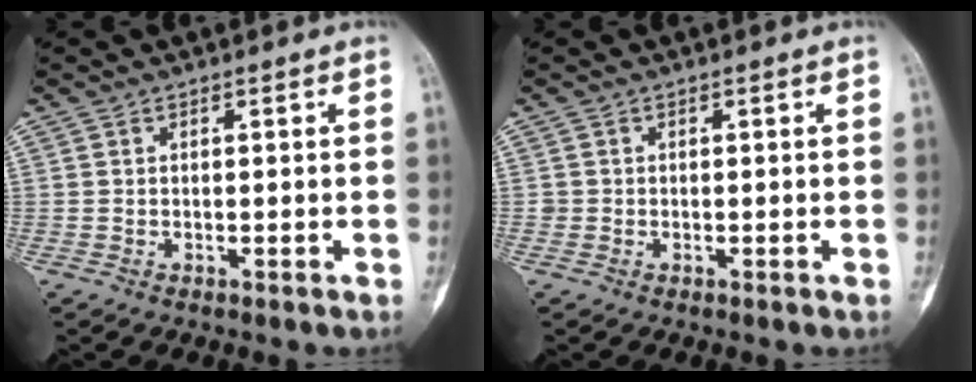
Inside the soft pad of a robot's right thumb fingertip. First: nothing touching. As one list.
[{"total": 0.6, "force": [-0.1, 0.6, 0.0], "torque": [0.003, 0.005, -0.001]}]